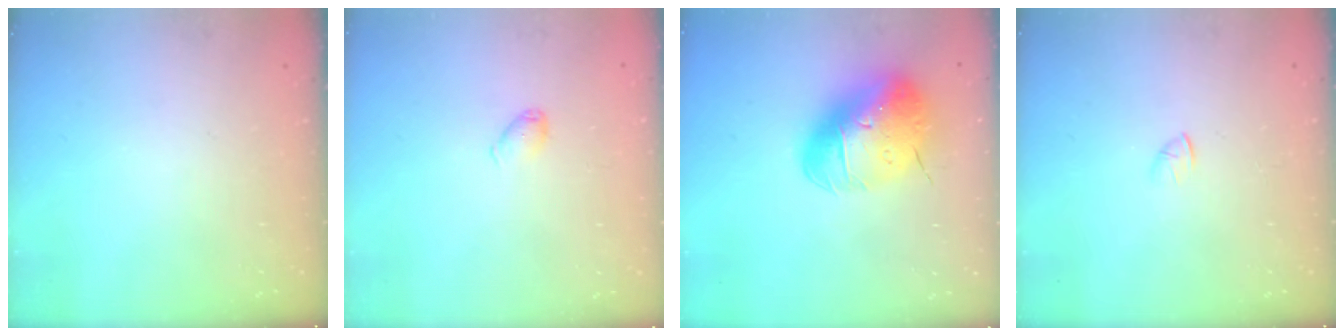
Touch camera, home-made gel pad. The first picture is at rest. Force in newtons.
{"total": 4.3, "press": 4.2, "slide": 0.7}
{"total": 20.4, "press": 20.2, "slide": 3.2}
{"total": 1.5, "press": 1.4, "slide": 0.4}